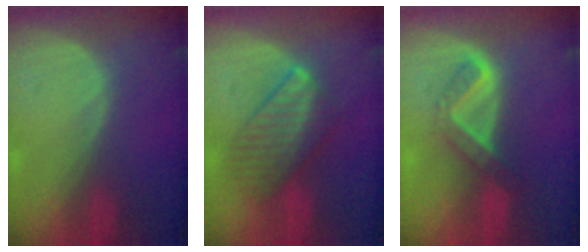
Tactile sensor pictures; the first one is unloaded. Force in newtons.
{"total": 7.2, "press": 7.2, "slide": 0.2}
{"total": 5.4, "press": 4.7, "slide": 2.6}